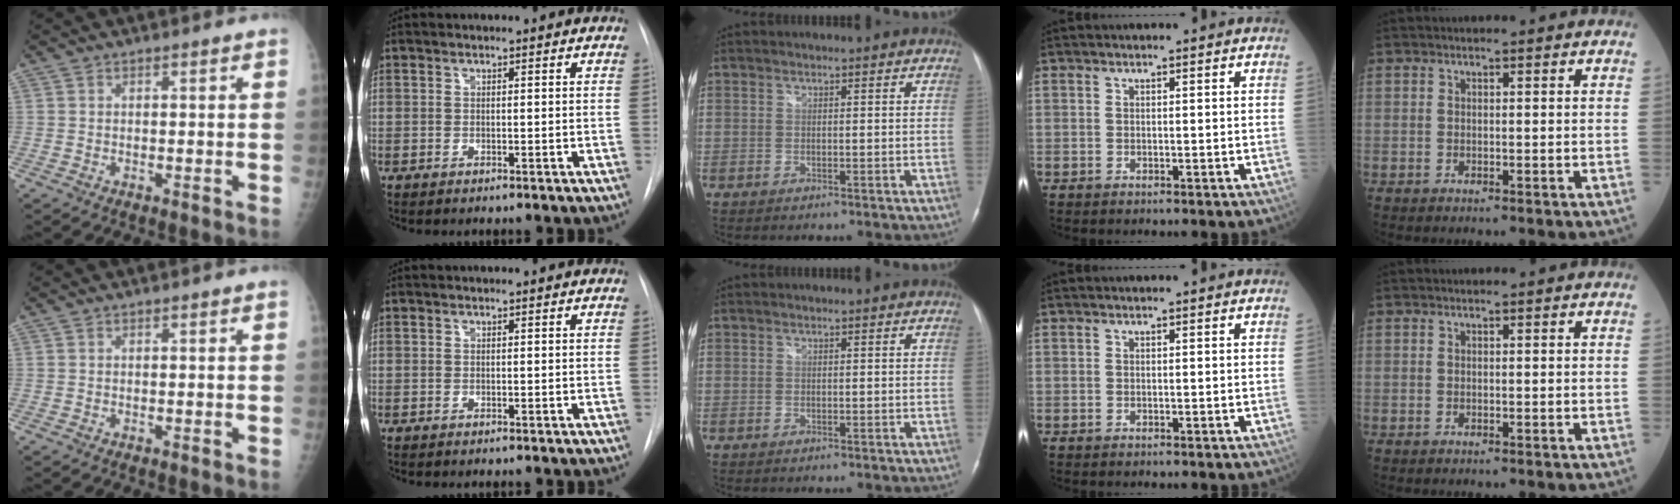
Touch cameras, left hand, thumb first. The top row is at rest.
{}